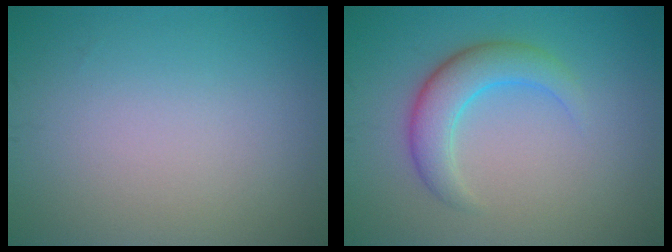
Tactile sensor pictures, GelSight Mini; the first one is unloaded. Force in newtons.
{"total": 4.0, "press": 4.0, "slide": 0.1}